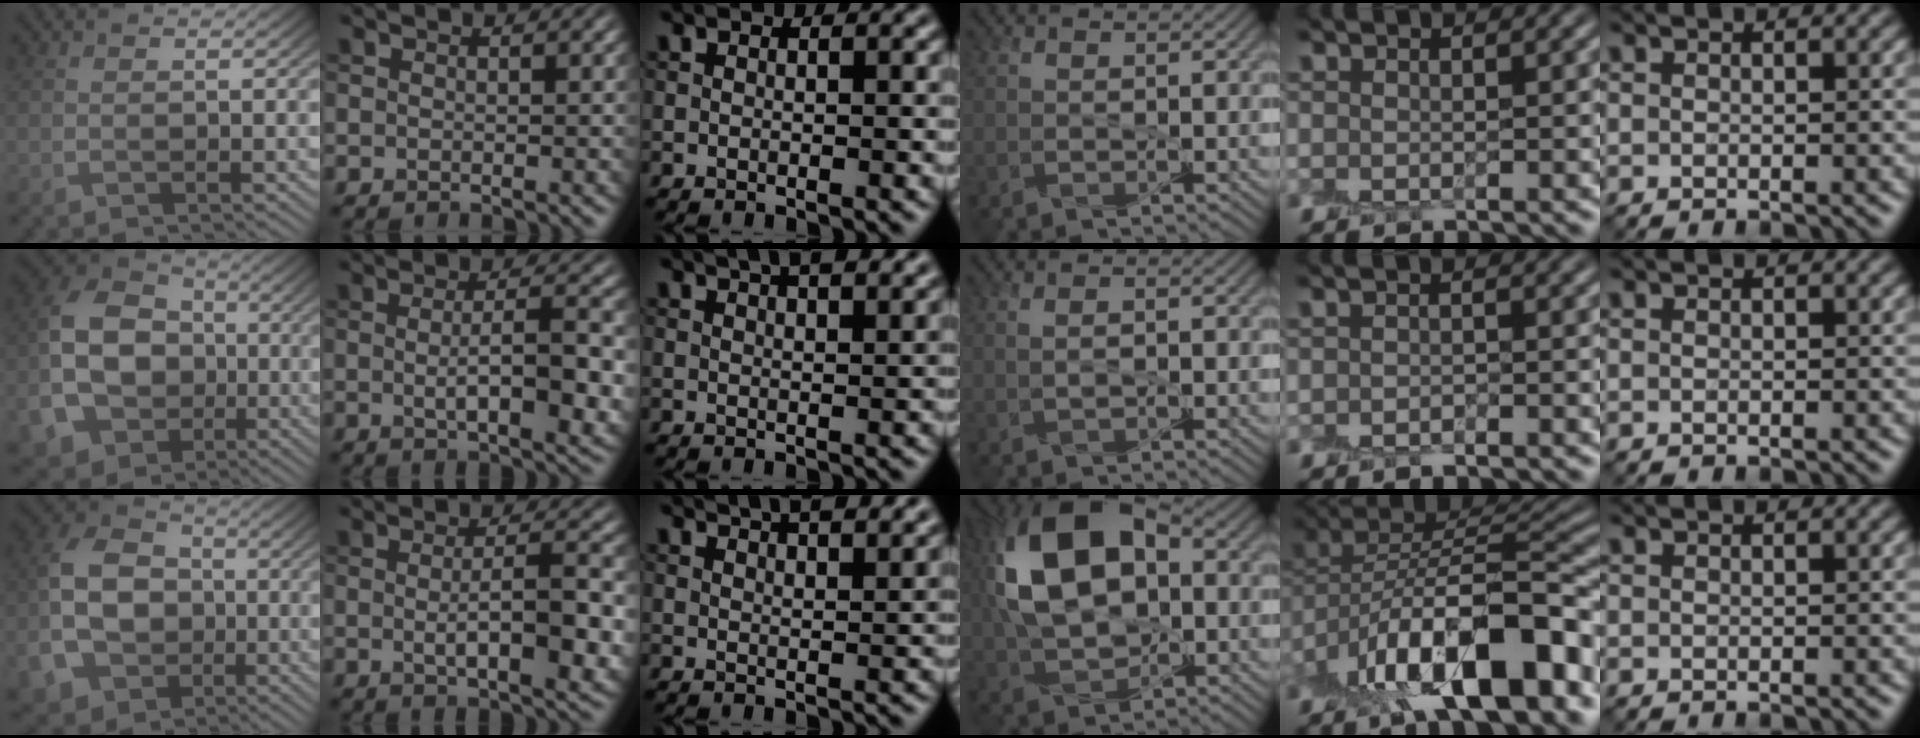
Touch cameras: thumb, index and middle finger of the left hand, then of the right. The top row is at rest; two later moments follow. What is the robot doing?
{"motion": "peel", "object": "plastic screen protector"}